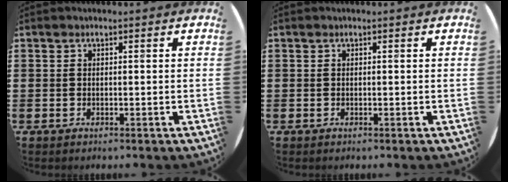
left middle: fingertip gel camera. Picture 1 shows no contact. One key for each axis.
{"total": 0.0}